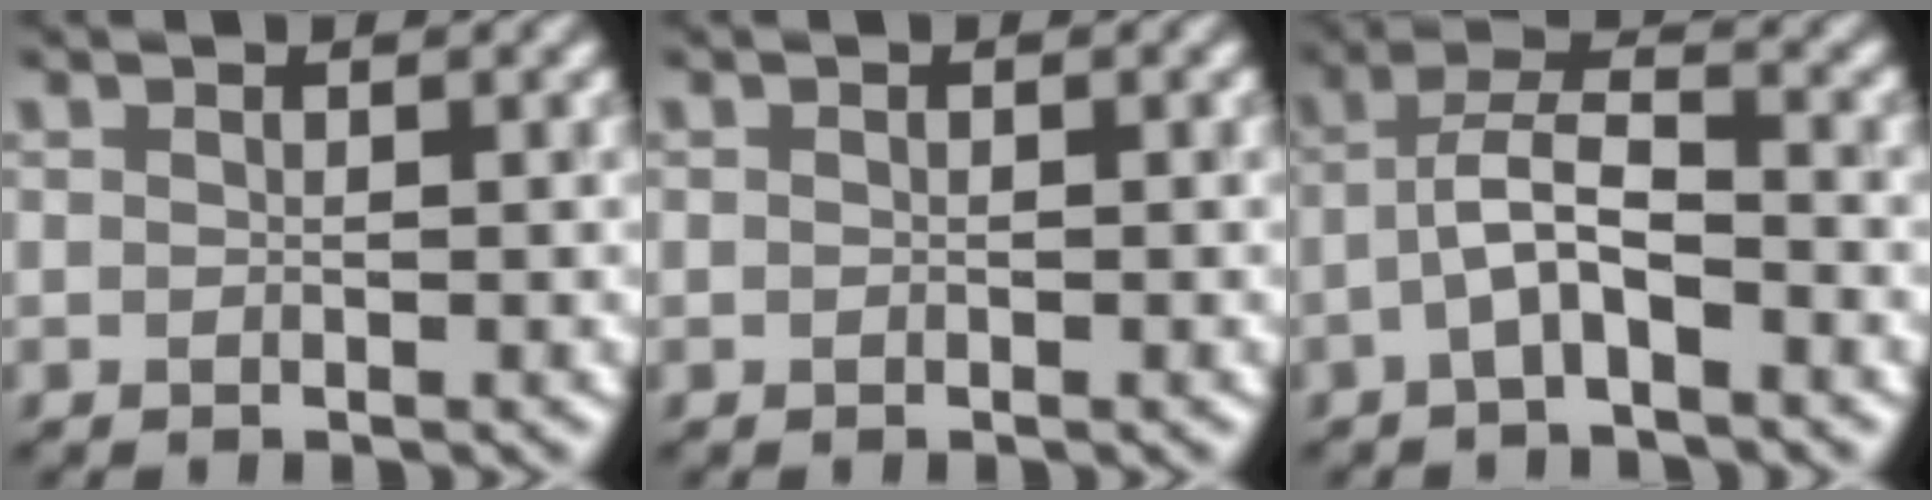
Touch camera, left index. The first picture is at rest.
{"total": 0.0}
{"total": 3.9, "force": [-1.6, 1.2, 3.4], "torque": [-0.065, 0.014, -0.039]}